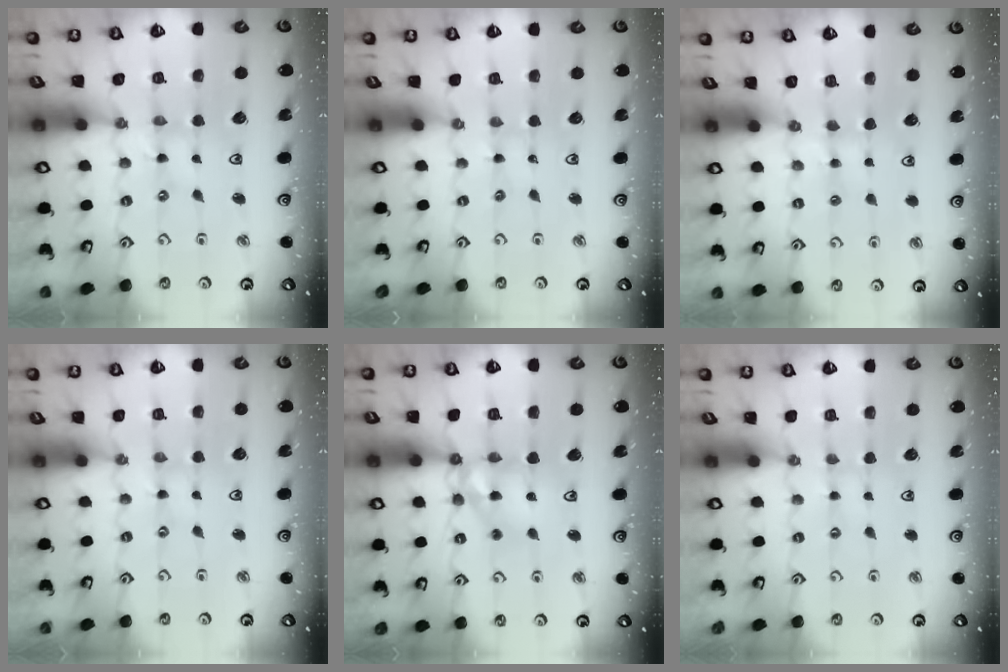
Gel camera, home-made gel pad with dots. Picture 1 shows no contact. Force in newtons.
{"total": 0.6, "press": 0.6, "slide": 0.1}
{"total": 4.4, "press": 4.3, "slide": 0.7}
{"total": 0.0}
{"total": 12.6, "press": 12.5, "slide": 1.2}
{"total": 1.9, "press": 1.9, "slide": 0.3}